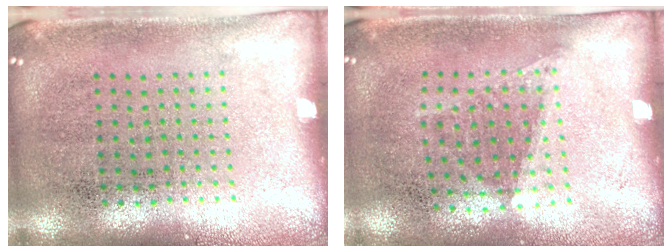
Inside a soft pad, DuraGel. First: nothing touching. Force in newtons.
{"total": 1.1, "press": 0.8, "slide": 0.8}